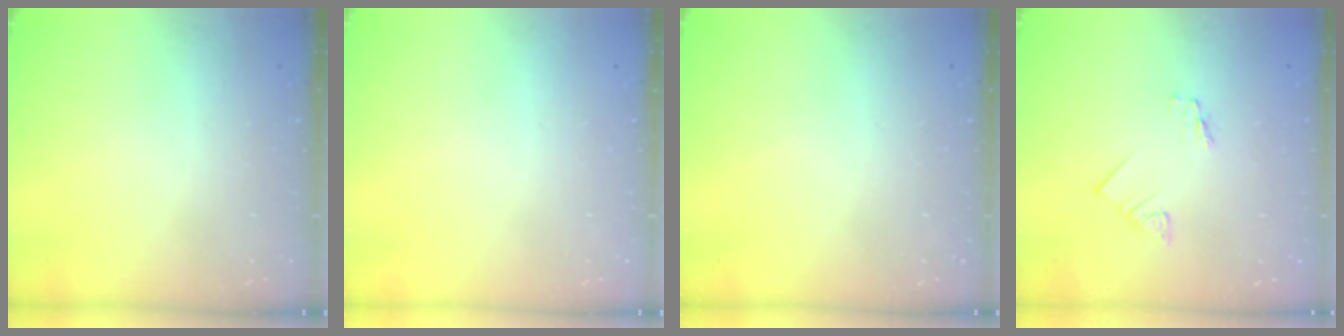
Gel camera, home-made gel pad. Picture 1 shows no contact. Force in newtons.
{"total": 0.0}
{"total": 0.0}
{"total": 1.2, "press": 1.2, "slide": 0.1}